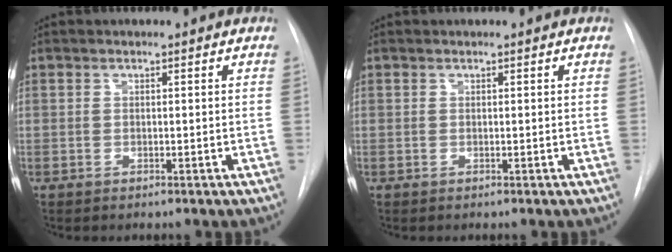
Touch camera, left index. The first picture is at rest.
{"total": 0.0}